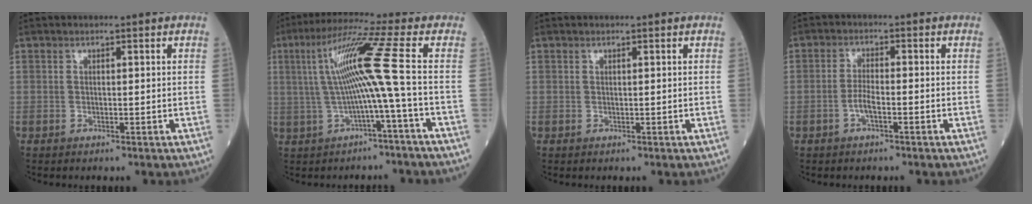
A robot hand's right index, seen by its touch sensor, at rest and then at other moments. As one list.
[{"total": 10.0, "force": [0.1, -2.2, 9.7], "torque": [-0.182, 0.026, 0.010]}, {"total": 0.0}, {"total": 2.6, "force": [-1.2, 0.6, 2.3], "torque": [-0.046, 0.002, -0.024]}]